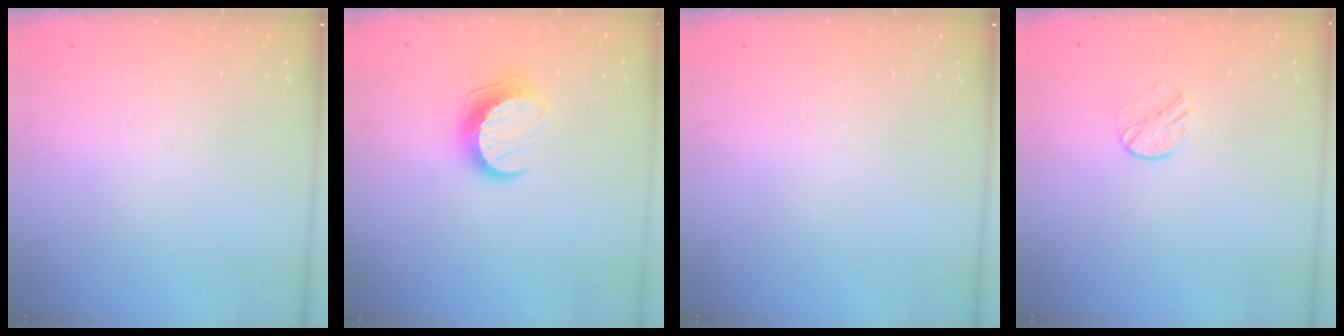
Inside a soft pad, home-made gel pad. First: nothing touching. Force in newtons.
{"total": 10.4, "press": 10.4, "slide": 0.4}
{"total": 0.0}
{"total": 6.6, "press": 6.6, "slide": 0.7}